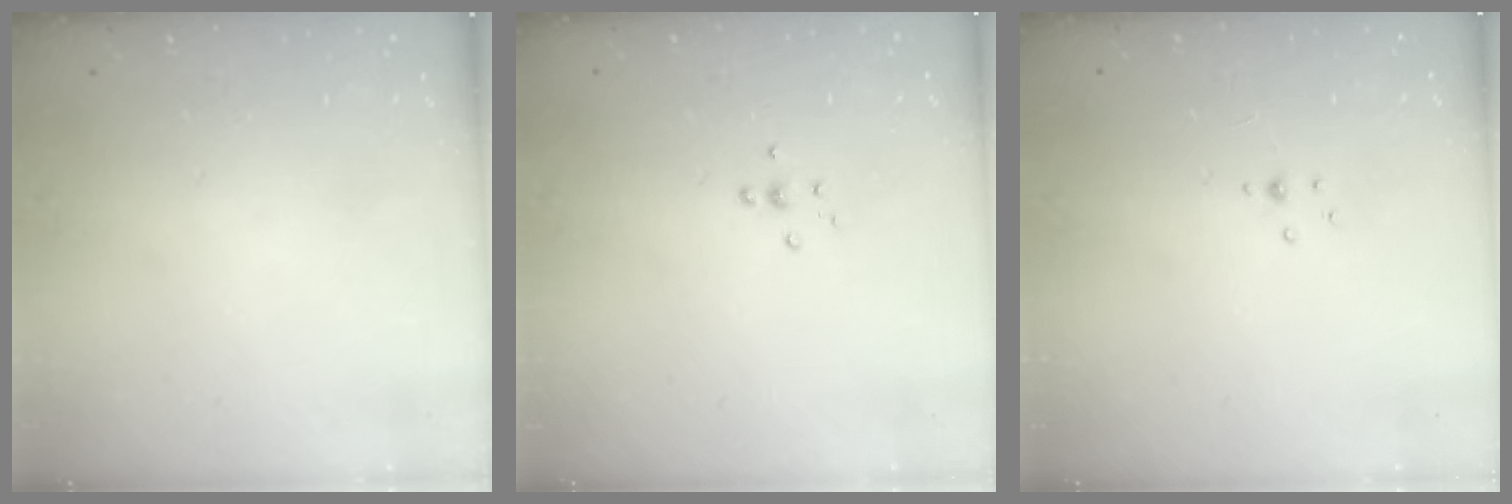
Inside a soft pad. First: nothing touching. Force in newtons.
{"total": 4.3, "press": 4.3, "slide": 0.8}
{"total": 2.5, "press": 2.3, "slide": 1.0}